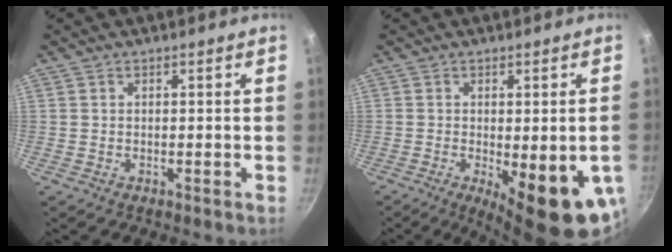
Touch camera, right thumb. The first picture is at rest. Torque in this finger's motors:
{"motor_torque": [0.14, 0.95, 0.24, -0.22, 0.38]}